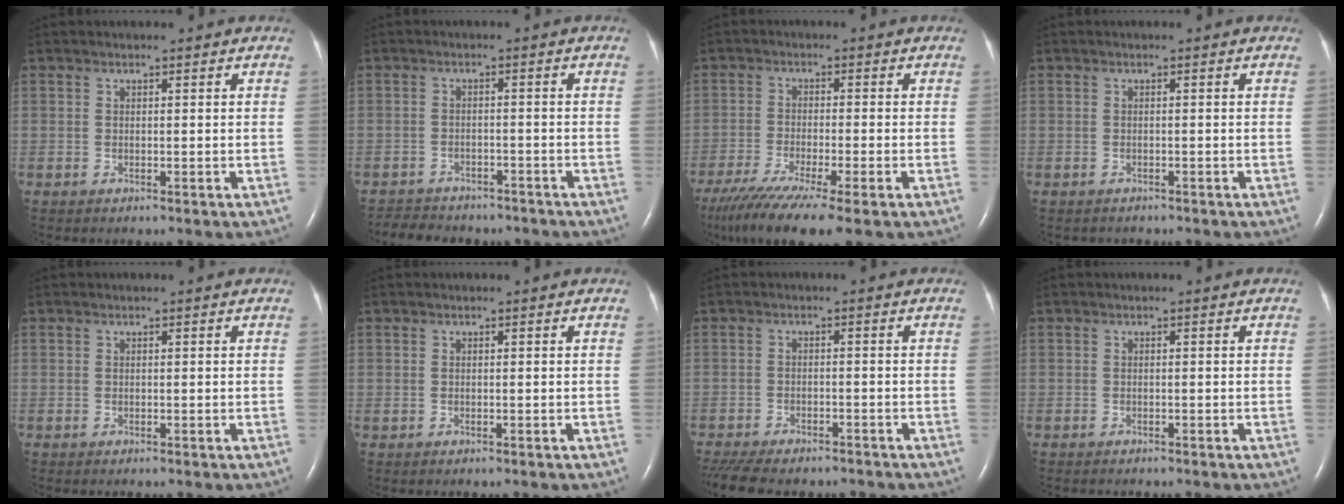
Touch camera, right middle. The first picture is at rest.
{"total": 9.9, "force": [-8.7, 3.7, 2.9], "torque": [-0.060, 0.002, -0.111]}
{"total": 13.7, "force": [-9.8, 1.3, 9.6], "torque": [-0.172, -0.037, -0.161]}
{"total": 1.5, "force": [-1.3, 0.6, 0.1], "torque": [-0.012, -0.002, -0.016]}
{"total": 0.0}
{"total": 0.0}
{"total": 13.9, "force": [-11.7, 4.6, 5.9], "torque": [-0.141, -0.014, -0.160]}
{"total": 1.7, "force": [-1.5, 0.4, 0.7], "torque": [-0.016, -0.005, -0.015]}